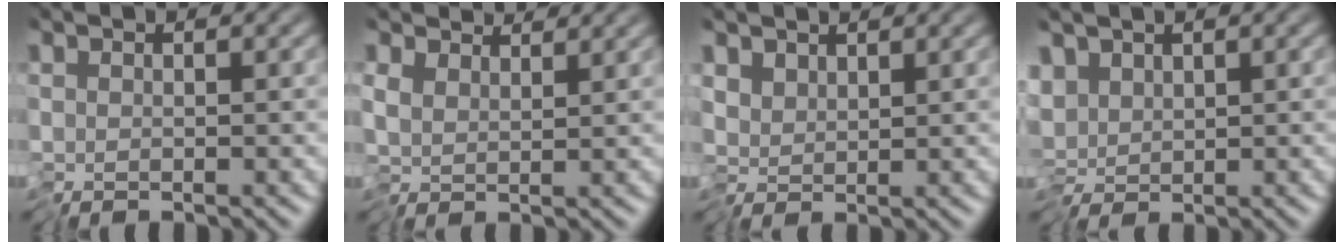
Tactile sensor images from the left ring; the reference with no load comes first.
{"total": 3.2, "force": [2.7, 1.1, 1.3], "torque": [-0.033, 0.006, 0.035]}
{"total": 1.3, "force": [0.5, 0.9, 0.7], "torque": [-0.010, 0.002, 0.006]}
{"total": 2.1, "force": [0.2, 1.2, 1.8], "torque": [-0.028, 0.006, -0.004]}